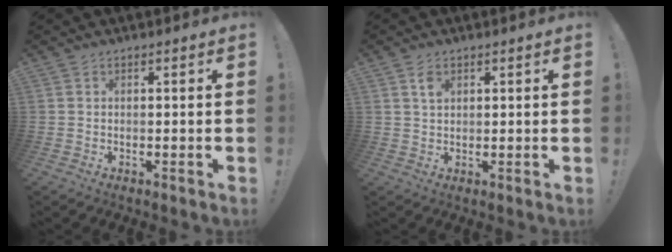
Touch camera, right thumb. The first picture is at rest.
{"total": 2.9, "force": [1.6, 1.6, 1.9], "torque": [-0.024, -0.006, 0.025]}